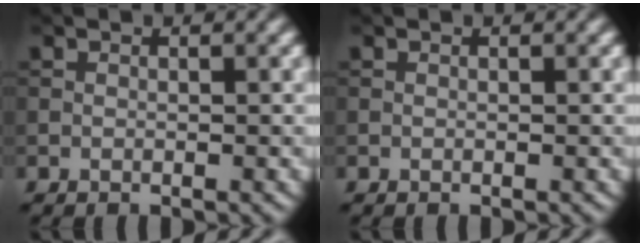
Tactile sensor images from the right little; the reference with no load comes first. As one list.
[{"total": 0.0}]